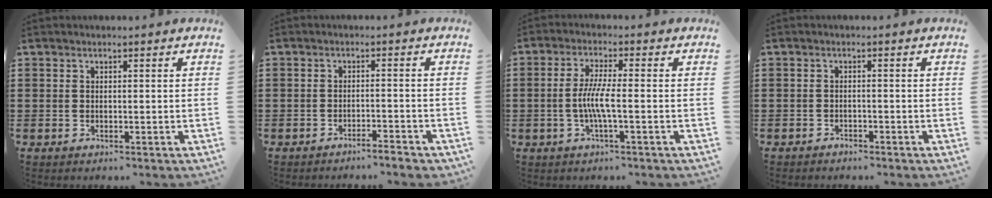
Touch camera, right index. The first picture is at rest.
{"total": 2.4, "force": [-2.3, -0.2, 0.7], "torque": [-0.013, -0.002, -0.047]}
{"total": 5.0, "force": [-1.2, 0.3, 4.9], "torque": [-0.109, -0.011, -0.032]}
{"total": 1.0, "force": [-0.9, 0.3, 0.0], "torque": [-0.003, 0.004, -0.021]}